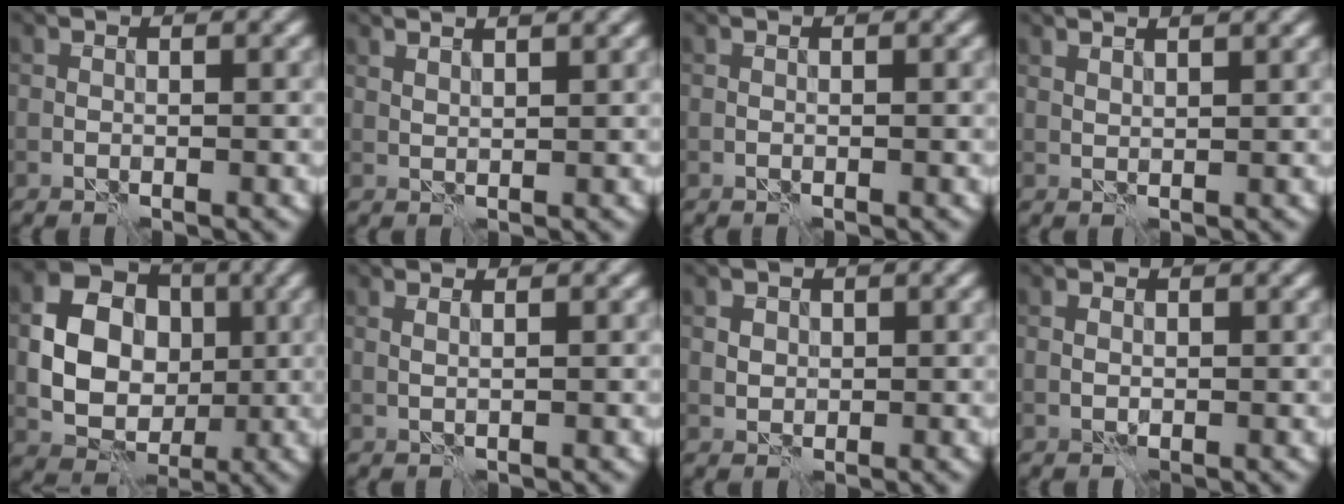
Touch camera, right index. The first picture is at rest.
{"total": 3.4, "force": [2.5, 1.2, 2.0], "torque": [-0.020, 0.024, 0.013]}
{"total": 0.0}
{"total": 3.1, "force": [2.4, 1.0, 1.7], "torque": [-0.018, 0.018, 0.014]}
{"total": 9.6, "force": [0.4, 8.0, 5.2], "torque": [-0.074, 0.012, -0.001]}
{"total": 1.2, "force": [0.7, 0.4, 0.9], "torque": [-0.010, -0.003, 0.001]}
{"total": 1.9, "force": [0.8, 1.5, 0.8], "torque": [-0.023, 0.000, 0.023]}
{"total": 1.0, "force": [0.0, 0.7, 0.7], "torque": [-0.014, 0.003, 0.000]}